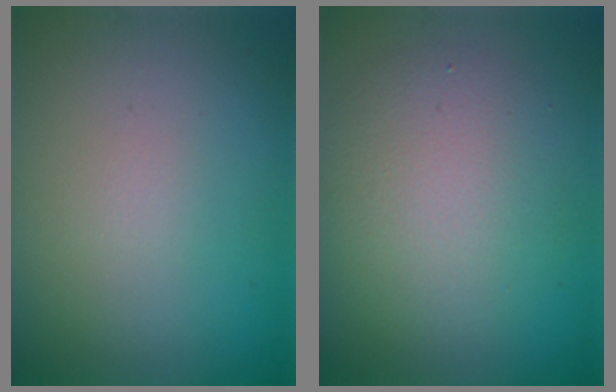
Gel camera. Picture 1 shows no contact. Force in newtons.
{"total": 5.0, "press": 5.0, "slide": 0.3}